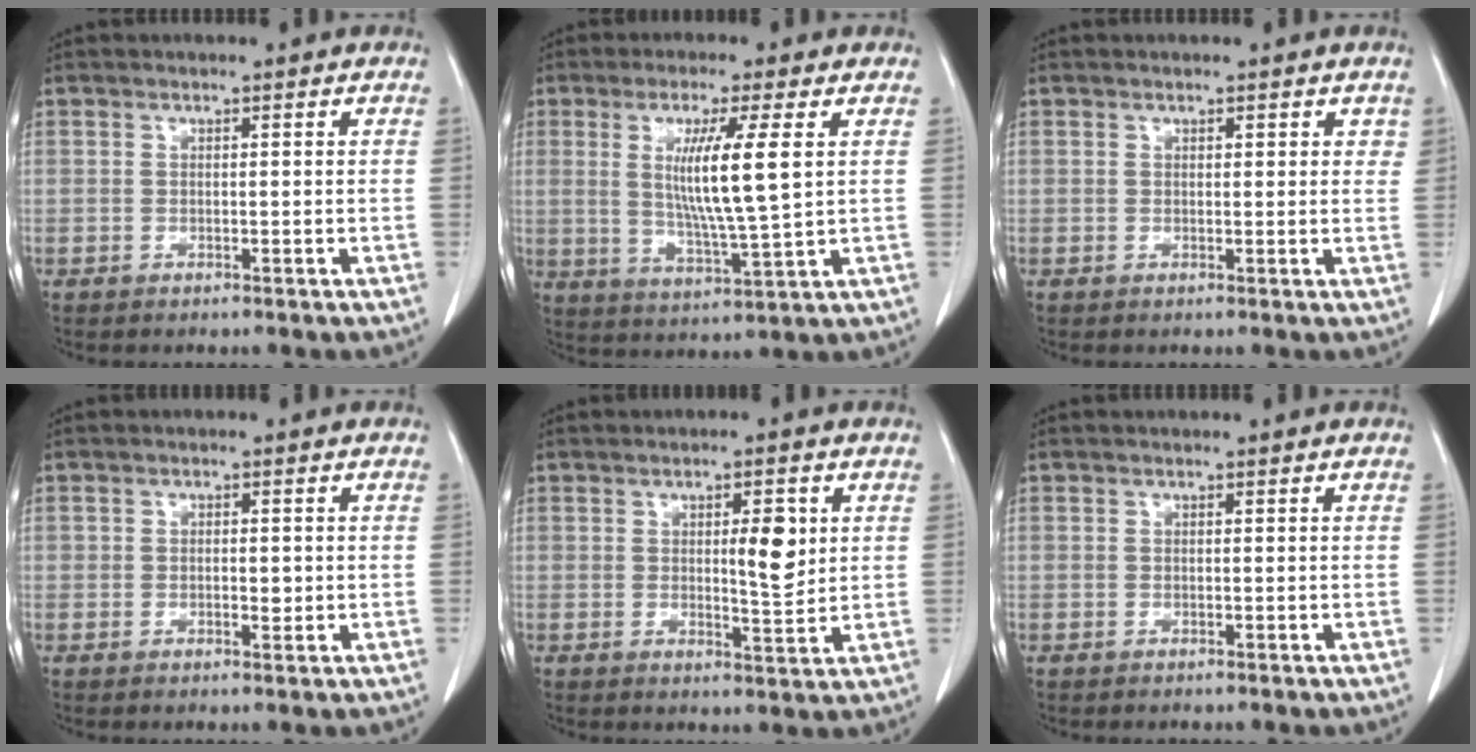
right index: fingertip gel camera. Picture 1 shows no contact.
{"total": 10.4, "force": [2.1, -0.3, 10.1], "torque": [-0.191, -0.015, 0.037]}
{"total": 1.6, "force": [1.0, 0.9, 0.9], "torque": [-0.006, -0.002, 0.008]}
{"total": 1.9, "force": [-0.2, 1.0, 1.6], "torque": [-0.024, 0.000, 0.000]}
{"total": 5.3, "force": [1.3, 1.3, 5.0], "torque": [-0.073, -0.008, 0.019]}
{"total": 0.0}